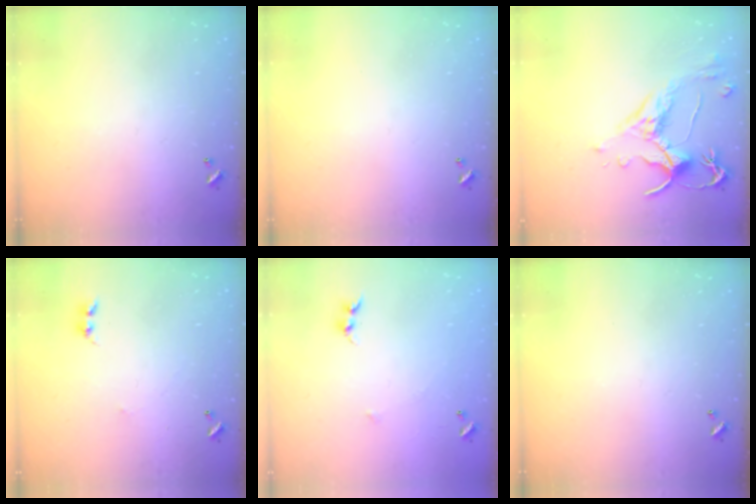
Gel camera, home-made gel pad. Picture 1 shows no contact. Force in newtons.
{"total": 0.0}
{"total": 2.4, "press": 2.0, "slide": 1.4}
{"total": 2.9, "press": 2.8, "slide": 0.4}
{"total": 7.0, "press": 7.0, "slide": 0.4}
{"total": 0.0}